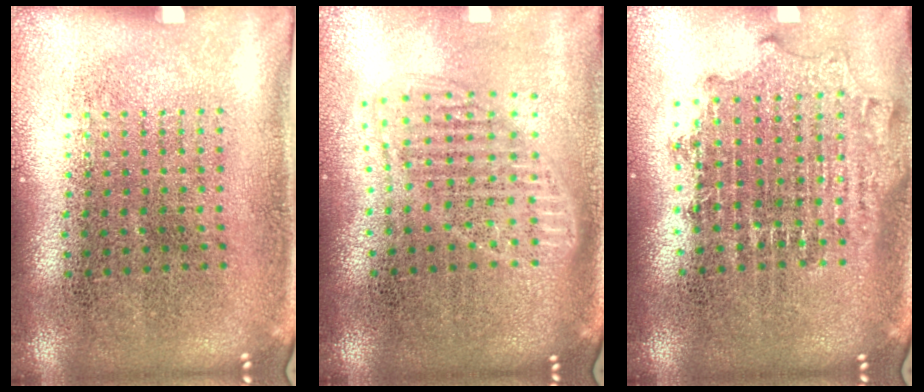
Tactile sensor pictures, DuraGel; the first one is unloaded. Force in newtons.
{"total": 1.6, "press": 1.4, "slide": 0.7}
{"total": 1.8, "press": 1.4, "slide": 1.0}